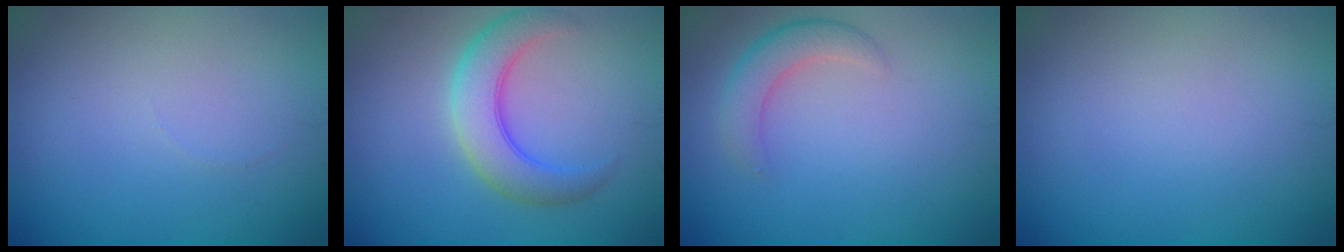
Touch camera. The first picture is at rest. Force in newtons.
{"total": 5.0, "press": 5.0, "slide": 0.1}
{"total": 2.7, "press": 2.6, "slide": 0.2}
{"total": 0.0}